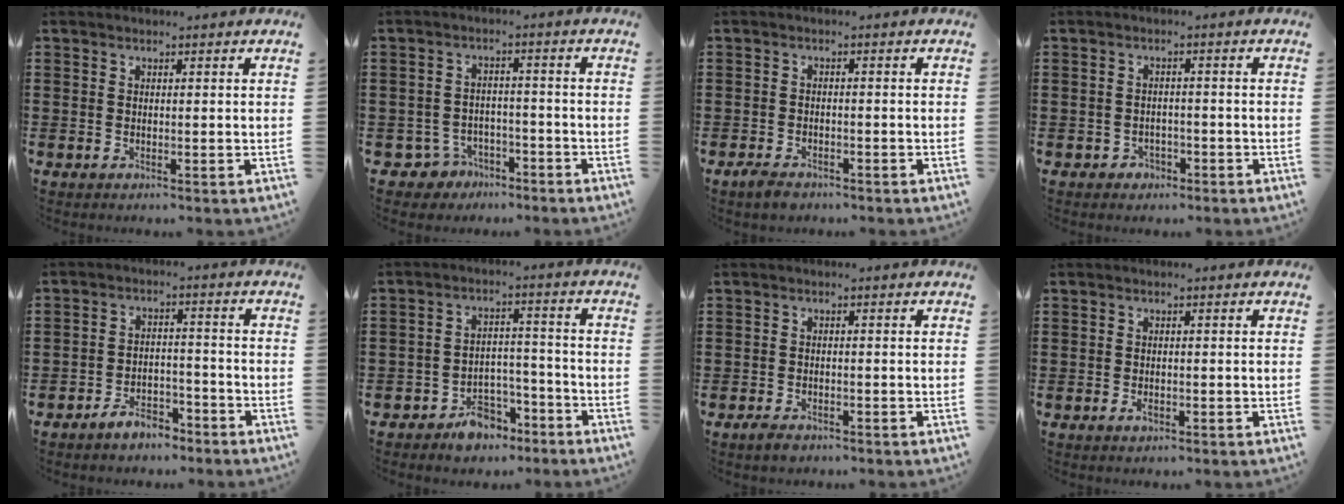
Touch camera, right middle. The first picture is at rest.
{"total": 3.9, "force": [-3.3, 2.1, 0.6], "torque": [-0.034, 0.004, -0.073]}
{"total": 1.8, "force": [-1.5, 0.7, 0.7], "torque": [-0.025, -0.001, -0.033]}
{"total": 1.8, "force": [-1.4, 1.1, 0.1], "torque": [-0.009, 0.001, -0.033]}
{"total": 4.6, "force": [-4.3, 1.5, 0.8], "torque": [-0.013, 0.014, -0.085]}
{"total": 5.7, "force": [-5.0, 2.4, 1.2], "torque": [-0.021, 0.021, -0.098]}
{"total": 1.1, "force": [-0.9, 0.4, 0.5], "torque": [-0.013, -0.003, -0.019]}
{"total": 1.3, "force": [-0.6, 0.7, 0.9], "torque": [-0.019, -0.002, -0.011]}